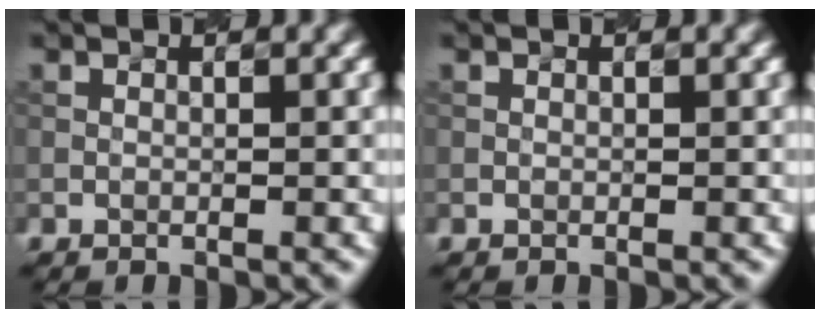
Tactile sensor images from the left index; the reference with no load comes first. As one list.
[{"total": 0.0}]